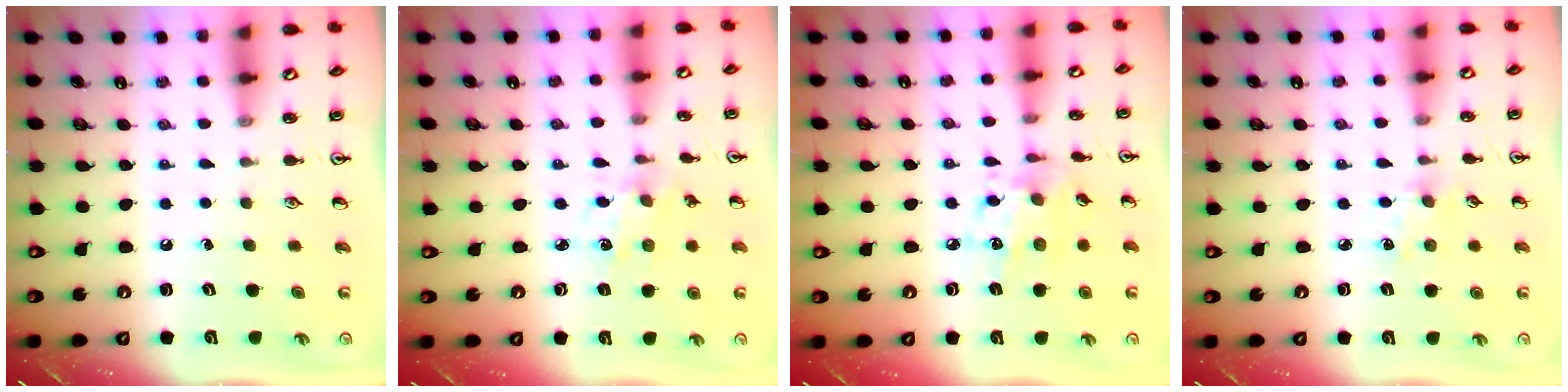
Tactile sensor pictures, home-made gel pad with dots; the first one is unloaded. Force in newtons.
{"total": 1.6, "press": 1.6, "slide": 0.2}
{"total": 8.6, "press": 8.6, "slide": 0.5}
{"total": 2.5, "press": 2.4, "slide": 0.4}